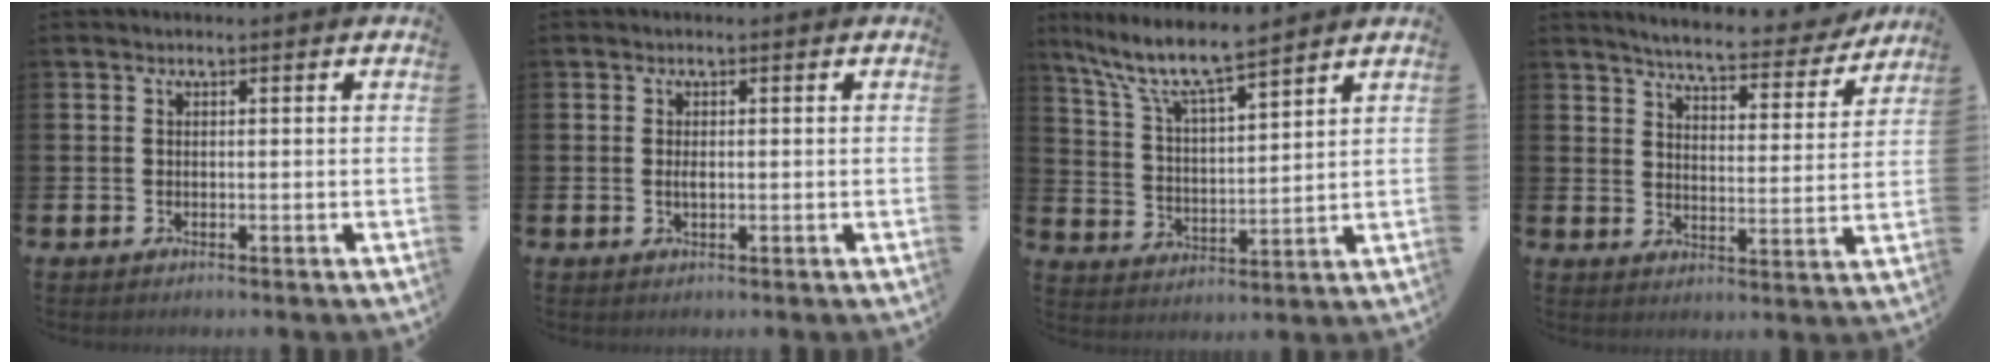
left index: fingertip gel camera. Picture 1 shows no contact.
{"total": 1.0, "force": [0.1, 0.4, 0.9], "torque": [-0.013, 0.001, -0.001]}
{"total": 8.7, "force": [7.7, 1.1, 3.9], "torque": [-0.115, -0.043, 0.132]}
{"total": 6.0, "force": [5.7, 0.6, 1.8], "torque": [-0.048, -0.039, 0.093]}